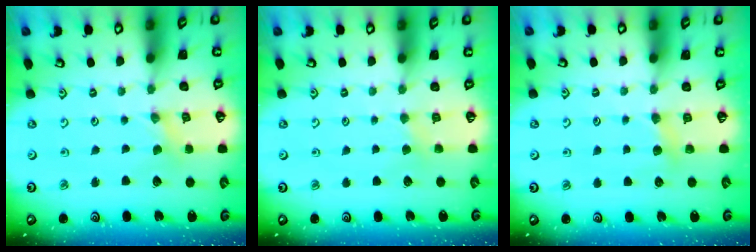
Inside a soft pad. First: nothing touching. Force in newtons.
{"total": 2.2, "press": 2.2, "slide": 0.4}
{"total": 4.2, "press": 4.1, "slide": 0.8}